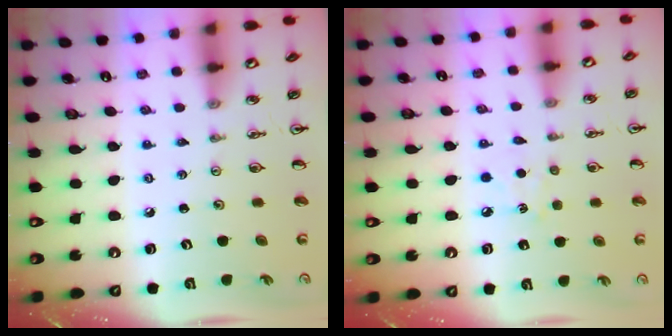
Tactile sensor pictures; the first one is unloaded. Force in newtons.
{"total": 5.5, "press": 5.5, "slide": 0.6}